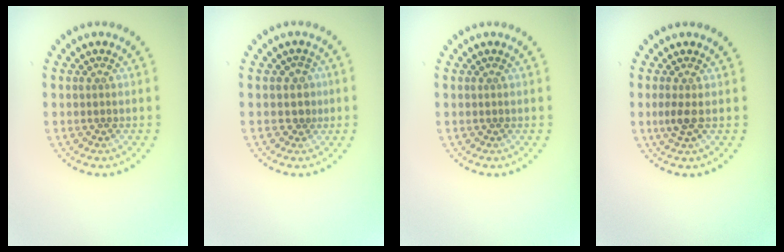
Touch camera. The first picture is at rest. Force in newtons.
{"total": 1.2, "press": 0.8, "slide": 0.9}
{"total": 0.0}
{"total": 1.2, "press": 1.1, "slide": 0.5}